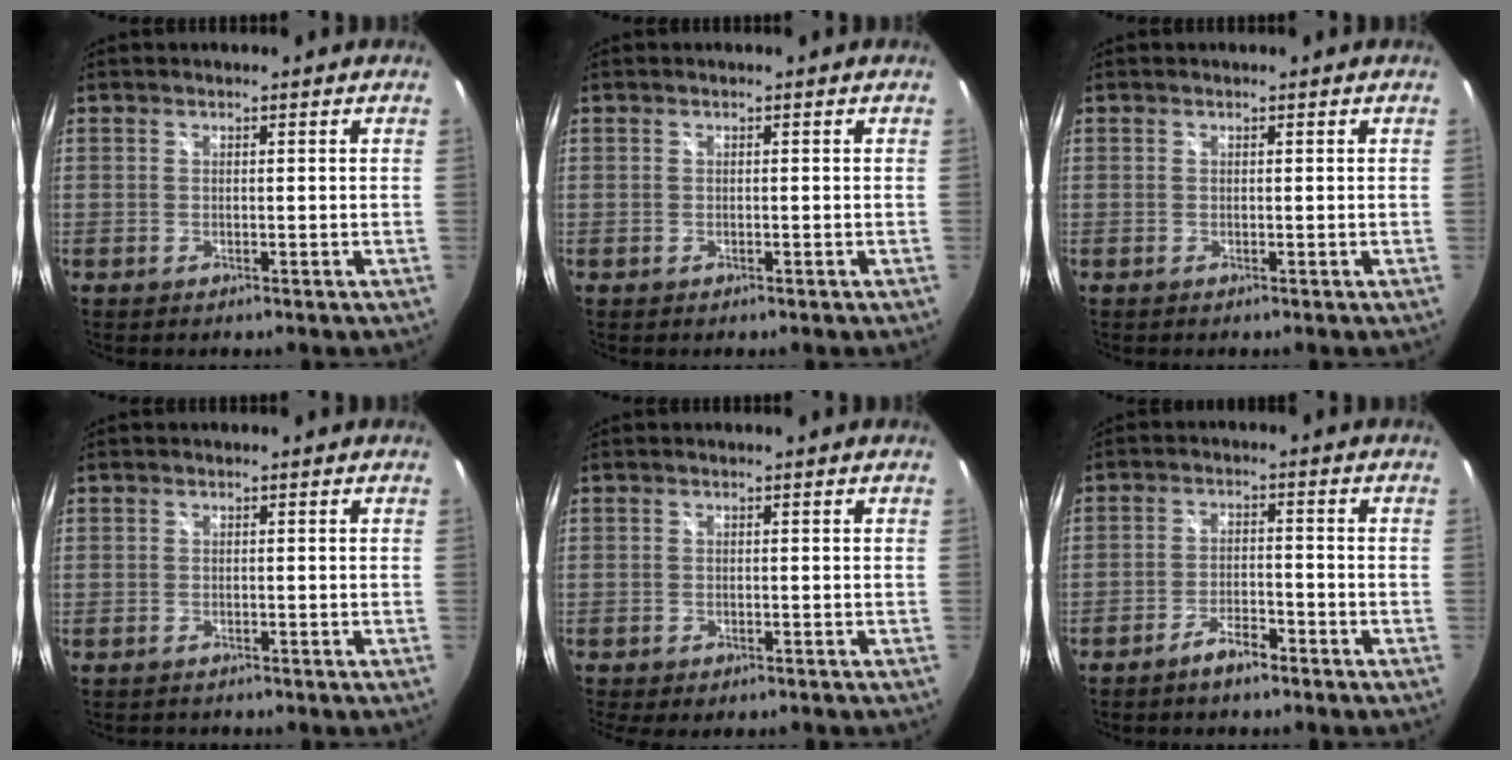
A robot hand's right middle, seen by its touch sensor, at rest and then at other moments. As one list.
[{"total": 0.0}, {"total": 0.0}, {"total": 1.0, "force": [-0.8, 0.5, -0.2], "torque": [-0.001, 0.003, -0.015]}, {"total": 3.7, "force": [-2.7, 1.6, 2.0], "torque": [-0.041, -0.022, -0.036]}, {"total": 4.4, "force": [-3.6, 1.2, 2.3], "torque": [-0.060, 0.002, -0.060]}]